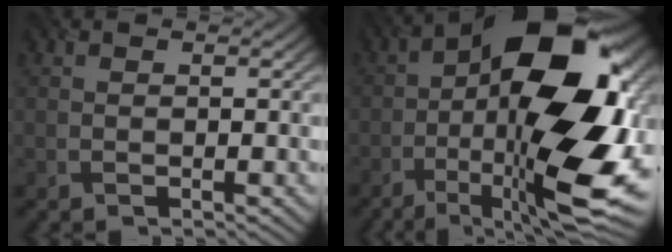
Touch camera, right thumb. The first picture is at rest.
{"total": 19.2, "force": [-3.6, 7.6, 17.3], "torque": [-0.266, 0.018, -0.071]}